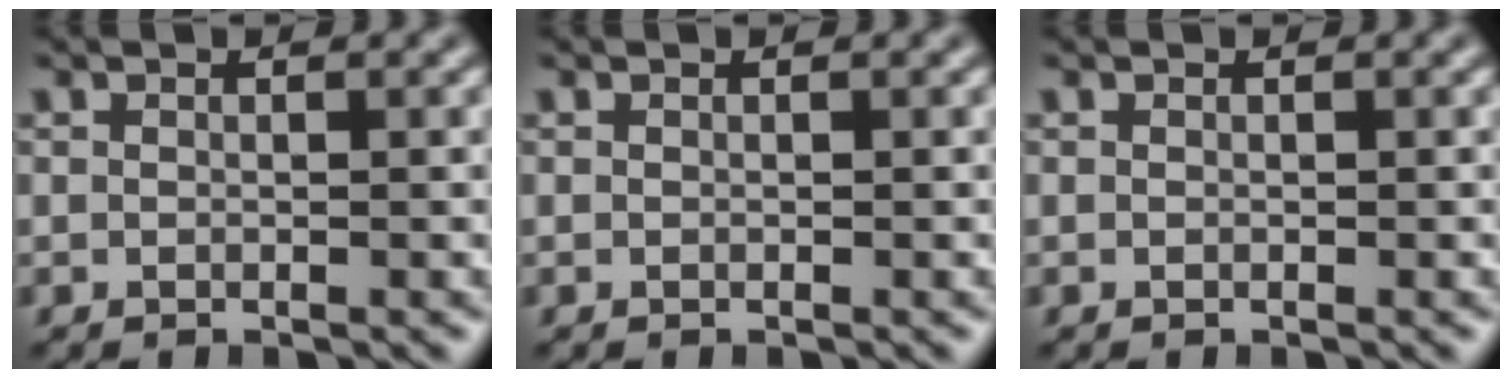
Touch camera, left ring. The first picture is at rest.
{"total": 0.0}
{"total": 0.0}